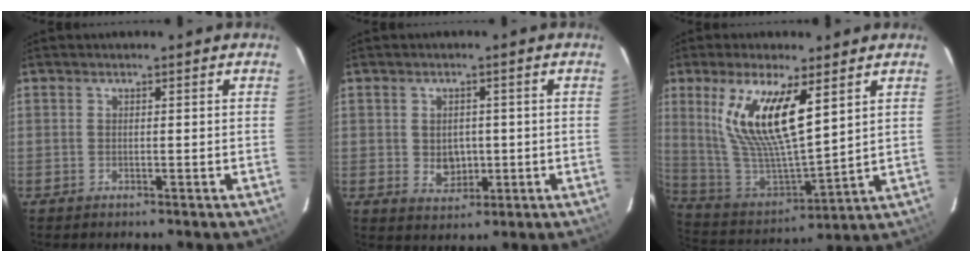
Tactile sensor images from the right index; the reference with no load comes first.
{"total": 4.7, "force": [-0.4, 3.8, 2.7], "torque": [-0.046, 0.000, 0.003]}
{"total": 17.0, "force": [7.4, 5.2, 14.4], "torque": [-0.283, -0.005, 0.159]}